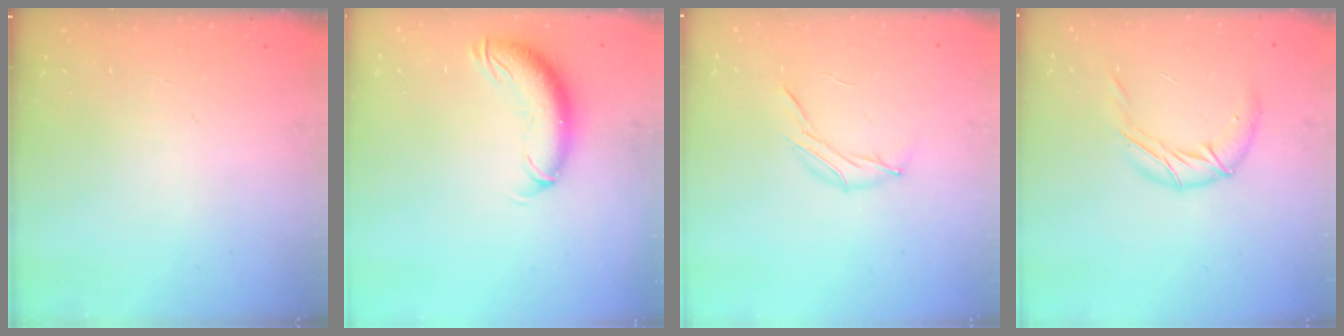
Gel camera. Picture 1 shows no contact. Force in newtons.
{"total": 10.6, "press": 10.4, "slide": 2.2}
{"total": 7.0, "press": 6.9, "slide": 1.4}
{"total": 9.5, "press": 9.4, "slide": 1.1}